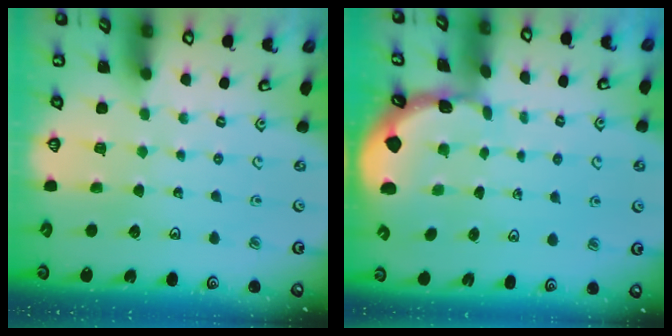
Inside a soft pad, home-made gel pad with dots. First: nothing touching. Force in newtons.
{"total": 1.0, "press": 1.0, "slide": 0.1}